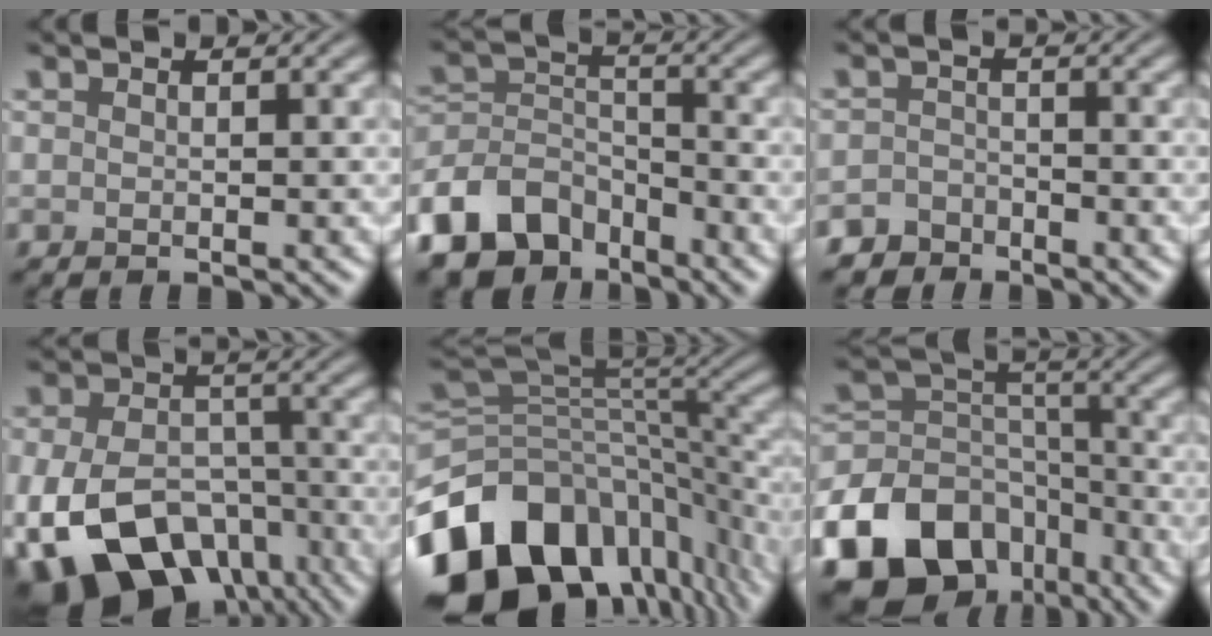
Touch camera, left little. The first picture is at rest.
{"total": 8.5, "force": [-6.1, 4.9, 3.1], "torque": [-0.048, -0.001, -0.125]}
{"total": 2.9, "force": [-2.5, 1.5, -0.1], "torque": [0.016, 0.002, -0.048]}
{"total": 14.4, "force": [-6.8, 9.5, 8.4], "torque": [-0.154, -0.034, -0.101]}
{"total": 15.1, "force": [-7.1, 9.9, 9.0], "torque": [-0.198, -0.004, -0.114]}
{"total": 18.5, "force": [-10.7, 13.3, 7.0], "torque": [-0.168, -0.043, -0.172]}